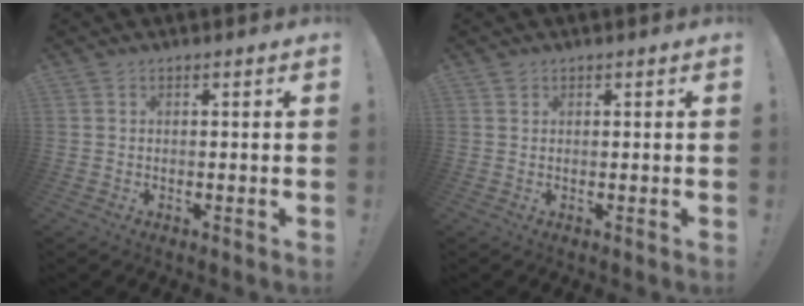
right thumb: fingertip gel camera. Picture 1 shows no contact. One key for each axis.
{"total": 0.8, "fx": 0.6, "fy": 0.5, "fz": 0.1, "tx": 0.001, "ty": -0.002, "tz": 0.011}